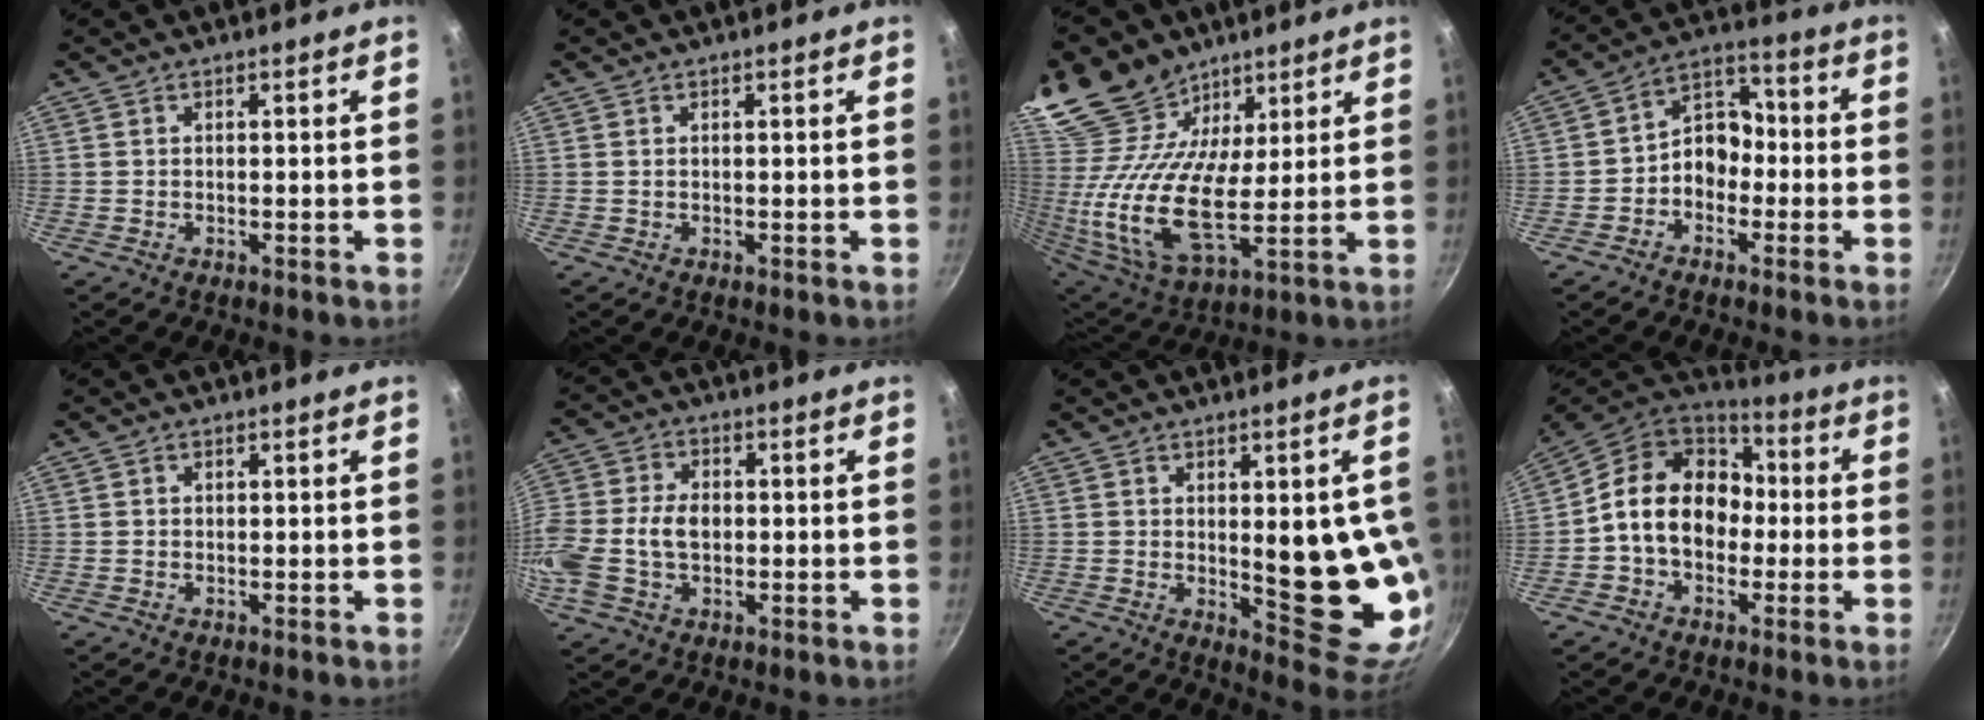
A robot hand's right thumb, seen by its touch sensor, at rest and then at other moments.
{"total": 0.0}
{"total": 22.4, "force": [13.9, 13.2, 11.6], "torque": [-0.237, -0.060, 0.262]}
{"total": 8.3, "force": [-2.0, 6.5, 4.8], "torque": [-0.030, 0.046, -0.049]}
{"total": 0.6, "force": [0.2, 0.6, 0.2], "torque": [-0.001, 0.002, 0.003]}
{"total": 14.1, "force": [-1.1, 10.1, 9.8], "torque": [-0.216, 0.028, -0.027]}
{"total": 16.7, "force": [0.3, 6.1, 15.6], "torque": [-0.150, -0.026, 0.018]}
{"total": 16.7, "force": [-0.3, 12.9, 10.5], "torque": [-0.139, 0.044, -0.020]}